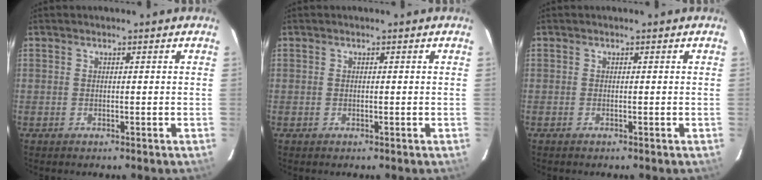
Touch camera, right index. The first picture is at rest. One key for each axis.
{"total": 0.0}
{"total": 0.0}